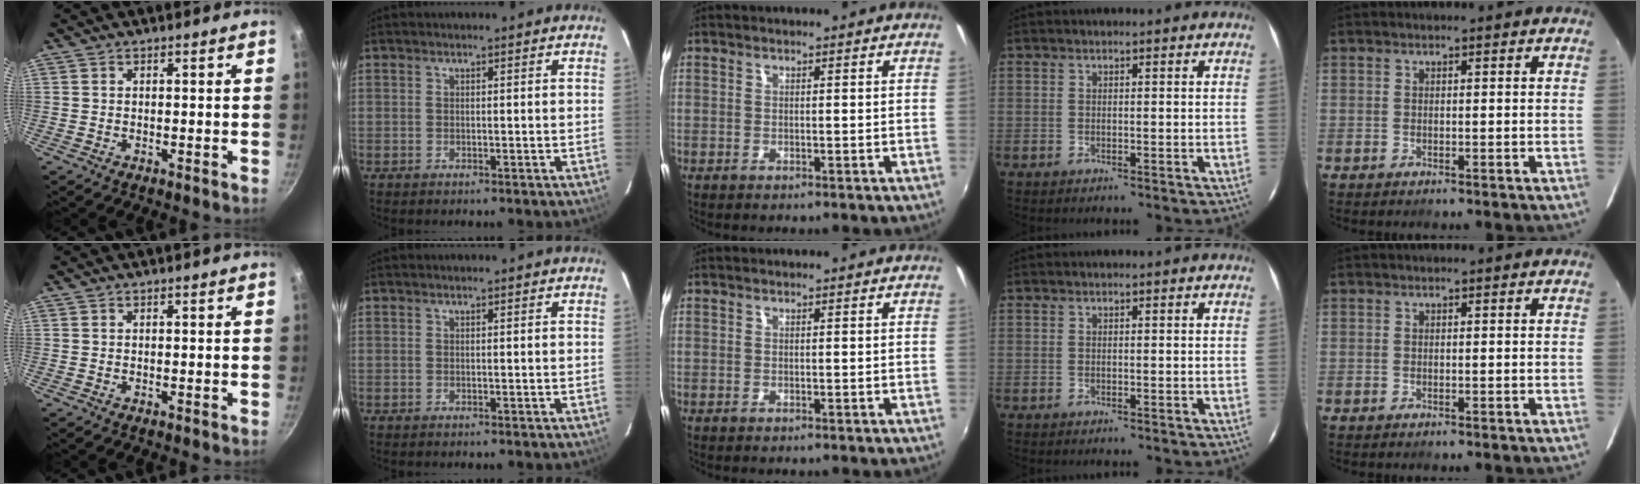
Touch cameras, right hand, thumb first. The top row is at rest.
{}